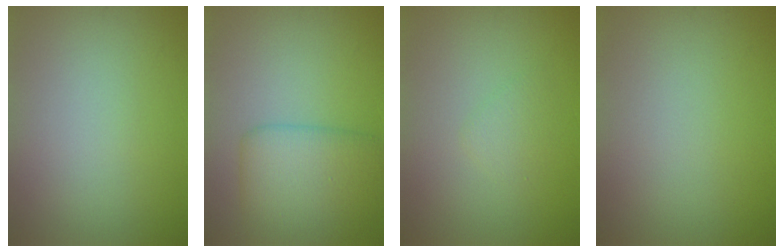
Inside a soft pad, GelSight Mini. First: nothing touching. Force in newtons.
{"total": 5.5, "press": 5.5, "slide": 0.1}
{"total": 1.2, "press": 1.2, "slide": 0.1}
{"total": 0.0}